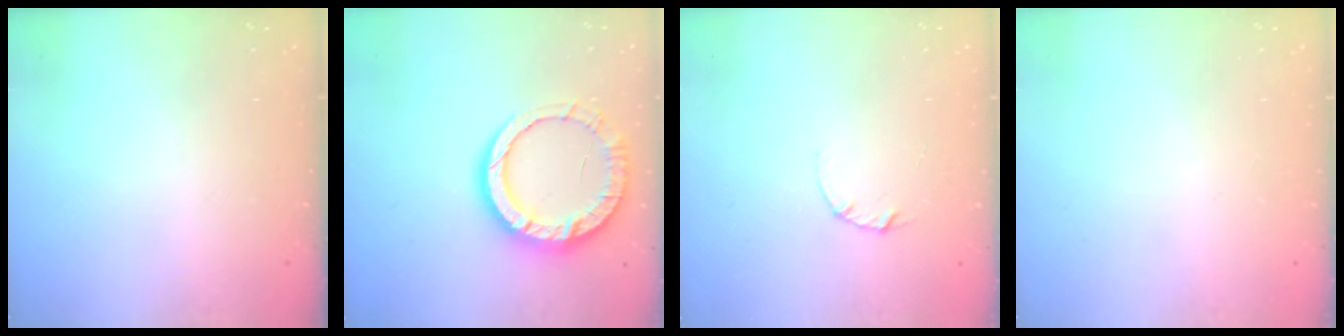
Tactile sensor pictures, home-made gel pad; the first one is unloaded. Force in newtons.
{"total": 14.5, "press": 14.3, "slide": 2.2}
{"total": 2.1, "press": 2.1, "slide": 0.1}
{"total": 0.0}